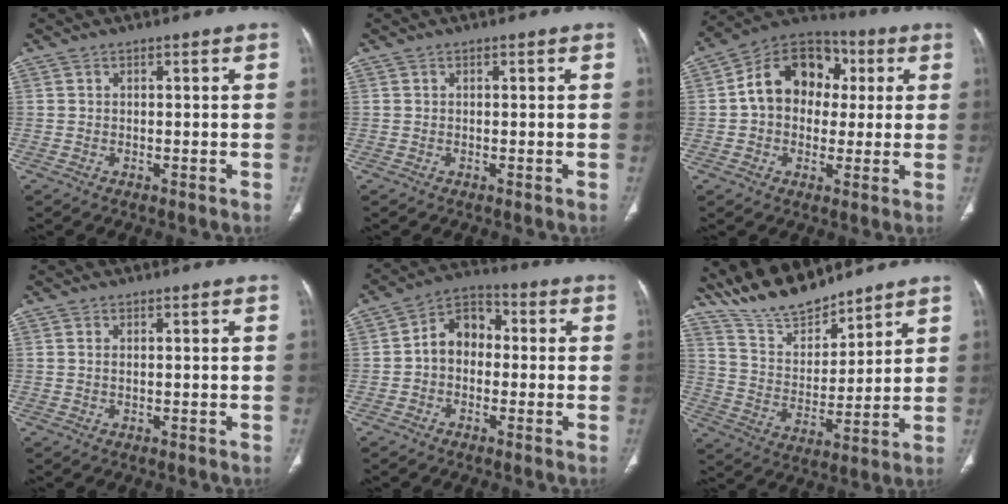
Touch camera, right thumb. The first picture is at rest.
{"total": 0.0}
{"total": 15.2, "force": [2.2, 11.7, 9.4], "torque": [-0.117, 0.028, 0.025]}
{"total": 0.6, "force": [0.1, 0.3, 0.5], "torque": [-0.013, 0.000, 0.004]}
{"total": 8.1, "force": [-0.4, 6.1, 5.3], "torque": [-0.062, 0.030, -0.024]}
{"total": 13.0, "force": [11.7, 3.8, 4.0], "torque": [-0.052, -0.062, 0.229]}